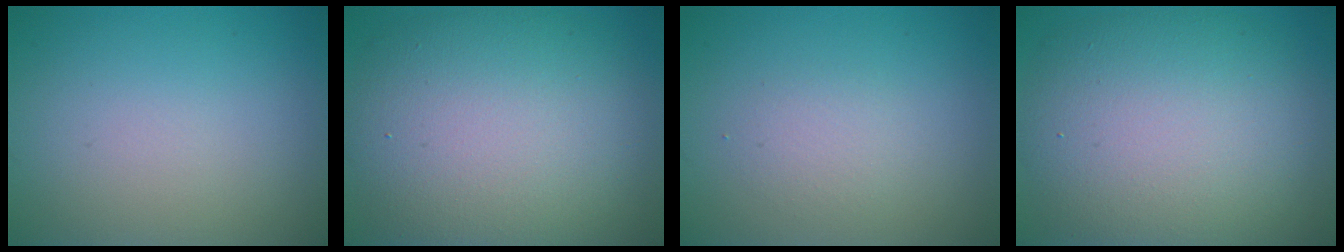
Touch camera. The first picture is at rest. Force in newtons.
{"total": 11.8, "press": 11.7, "slide": 1.0}
{"total": 1.5, "press": 1.5, "slide": 0.1}
{"total": 11.1, "press": 11.1, "slide": 1.2}